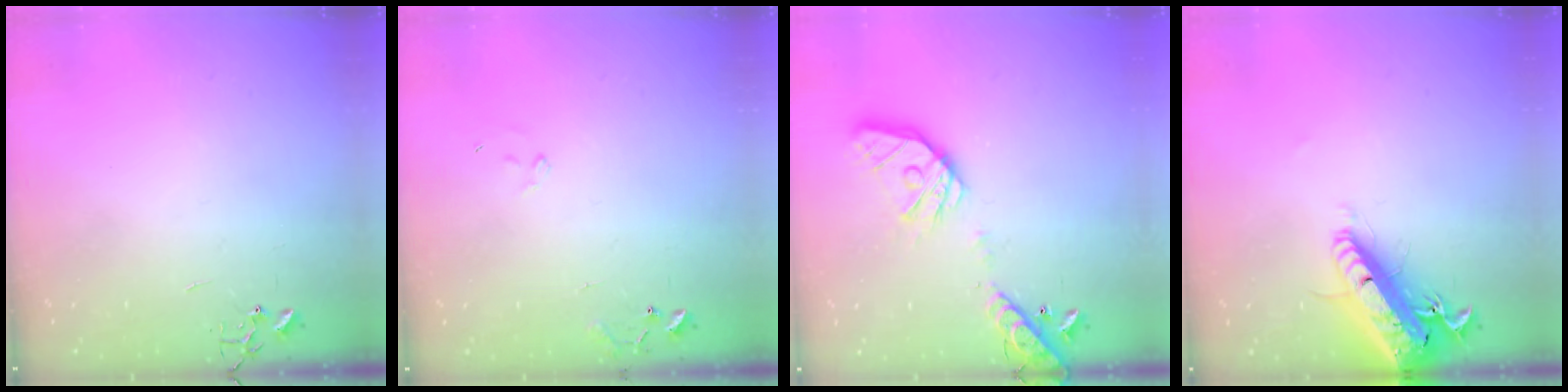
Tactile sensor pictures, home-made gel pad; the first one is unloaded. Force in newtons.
{"total": 7.6, "press": 7.6, "slide": 0.7}
{"total": 16.7, "press": 16.5, "slide": 2.5}
{"total": 23.1, "press": 22.6, "slide": 5.0}